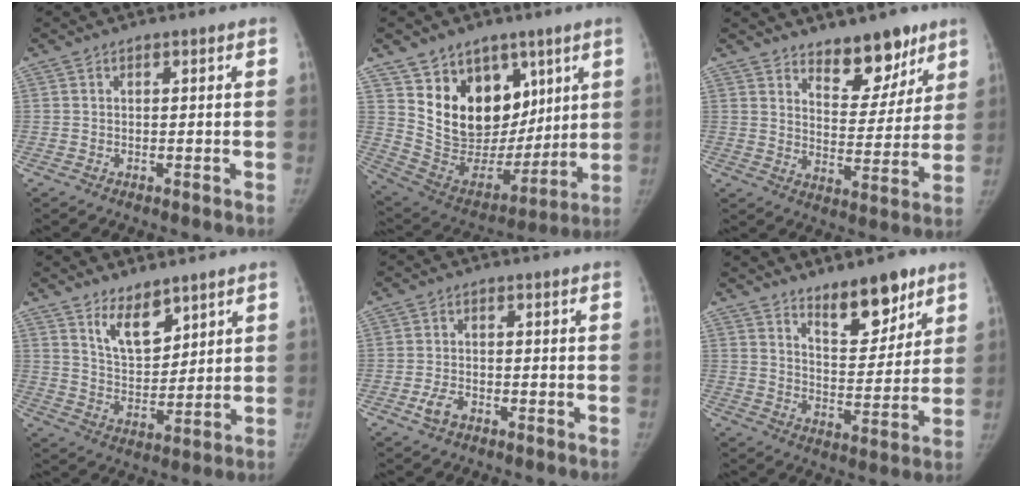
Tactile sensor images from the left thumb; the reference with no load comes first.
{"total": 19.8, "force": [9.0, 14.6, 9.9], "torque": [-0.109, -0.032, 0.181]}
{"total": 11.1, "force": [8.0, 5.5, 5.4], "torque": [-0.032, -0.057, 0.125]}
{"total": 7.6, "force": [5.1, 3.6, 4.2], "torque": [-0.048, -0.048, 0.099]}
{"total": 3.3, "force": [-1.9, 1.9, 1.9], "torque": [-0.037, 0.012, -0.034]}
{"total": 11.2, "force": [7.8, 4.5, 6.6], "torque": [-0.065, -0.060, 0.128]}